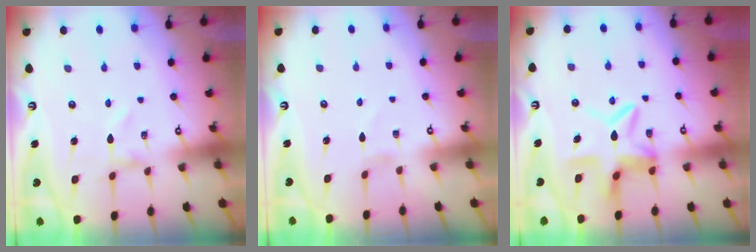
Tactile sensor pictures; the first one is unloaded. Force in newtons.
{"total": 0.6, "press": 0.6, "slide": 0.2}
{"total": 11.6, "press": 11.5, "slide": 1.2}